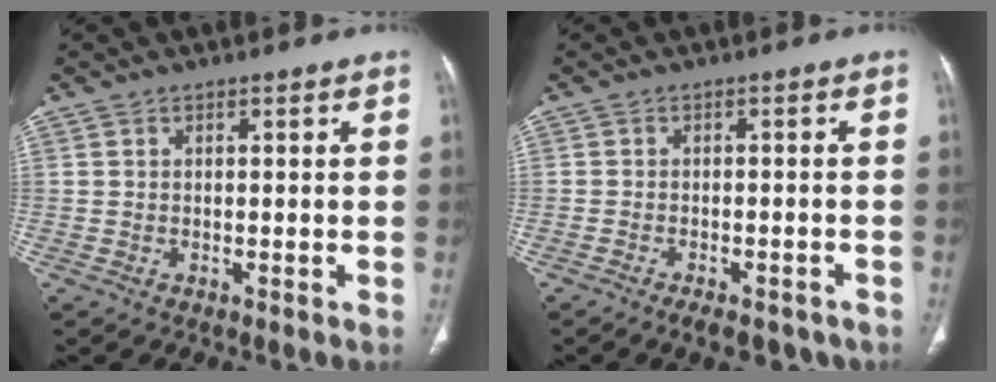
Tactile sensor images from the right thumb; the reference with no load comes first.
{"total": 6.7, "force": [-5.2, 2.8, 3.2], "torque": [-0.033, 0.024, -0.065]}